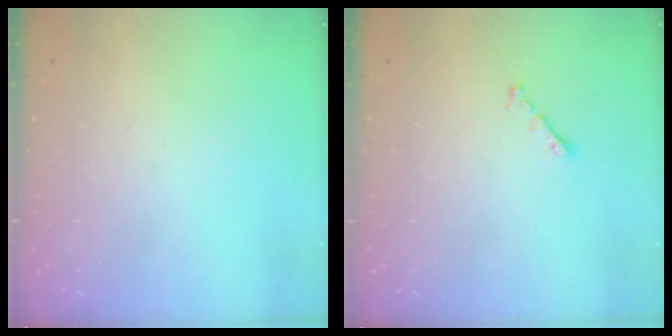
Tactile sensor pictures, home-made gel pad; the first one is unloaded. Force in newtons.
{"total": 1.2, "press": 1.1, "slide": 0.5}